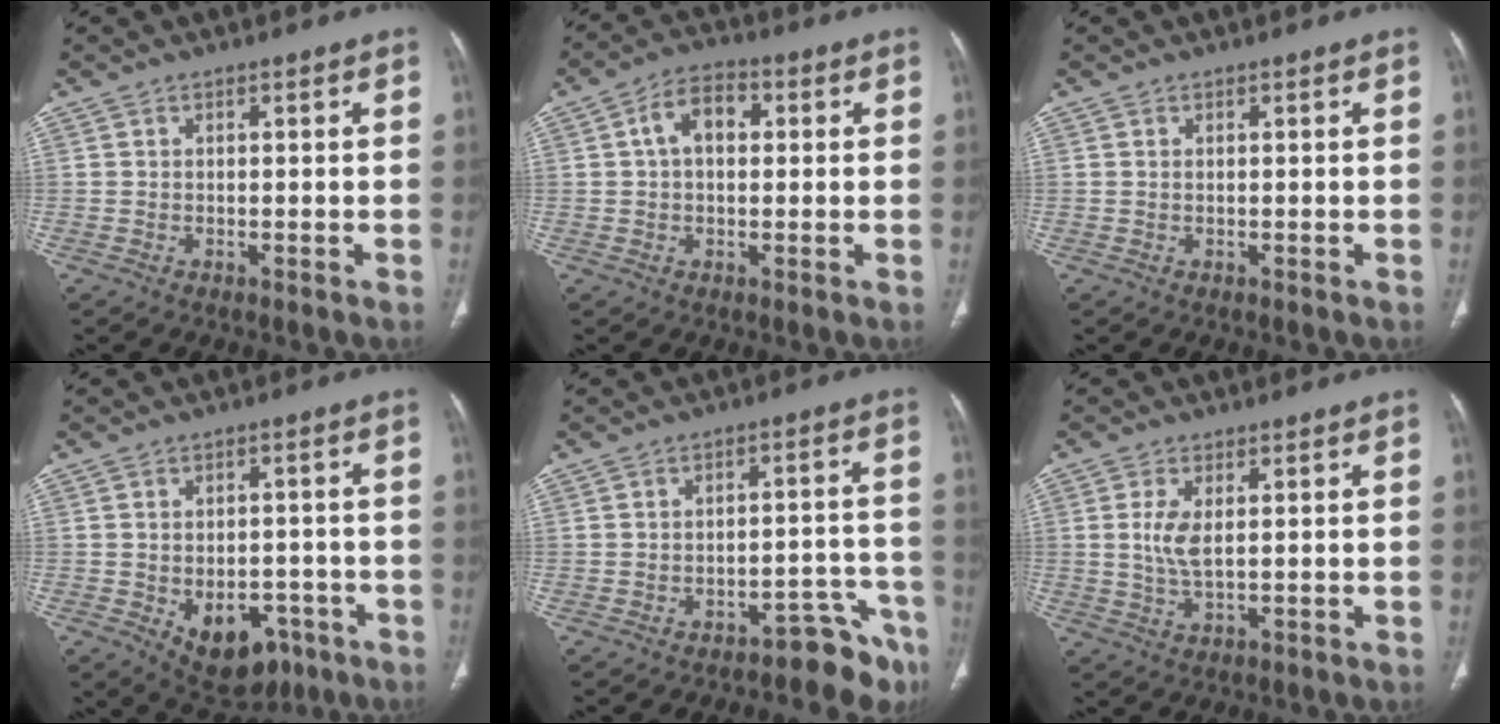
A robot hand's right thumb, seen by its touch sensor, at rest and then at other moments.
{"total": 7.2, "force": [1.3, 4.6, 5.4], "torque": [-0.085, 0.019, 0.015]}
{"total": 0.0}
{"total": 11.1, "force": [-4.9, 7.3, 6.8], "torque": [-0.071, 0.023, -0.055]}
{"total": 7.6, "force": [-6.6, 3.1, 2.1], "torque": [0.014, 0.096, -0.090]}
{"total": 4.8, "force": [0.8, 2.1, 4.3], "torque": [-0.096, -0.008, 0.020]}